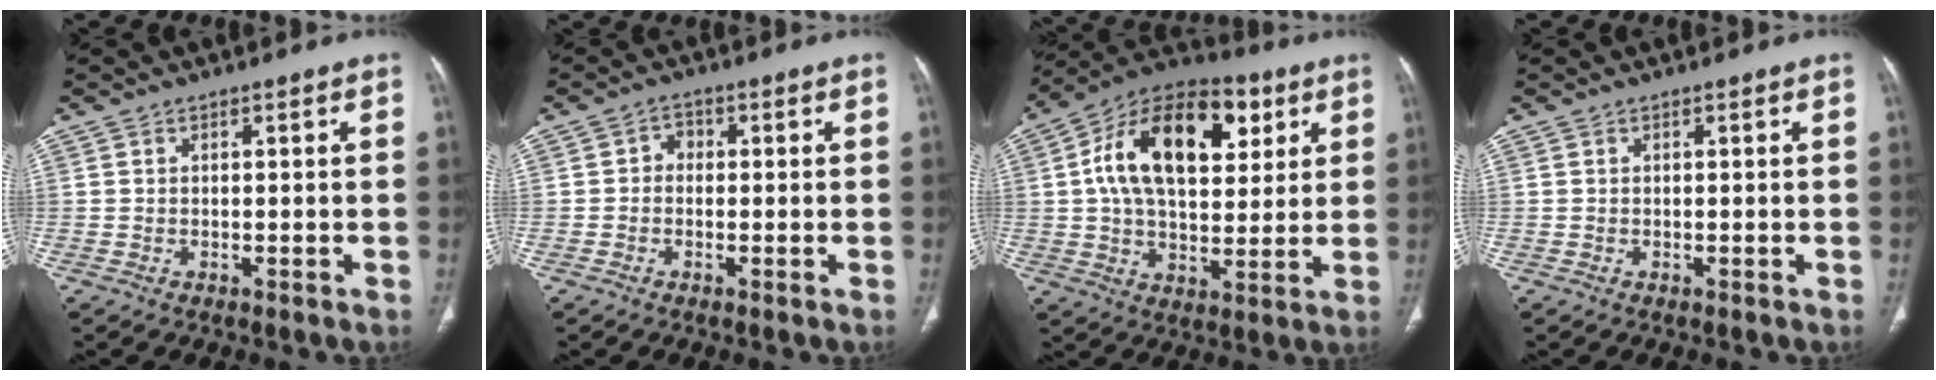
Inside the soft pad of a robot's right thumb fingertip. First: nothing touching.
{"total": 2.1, "force": [-0.3, 1.8, 1.1], "torque": [-0.003, 0.007, -0.014]}
{"total": 21.7, "force": [6.3, 12.6, 16.5], "torque": [-0.244, 0.005, 0.093]}
{"total": 0.0}